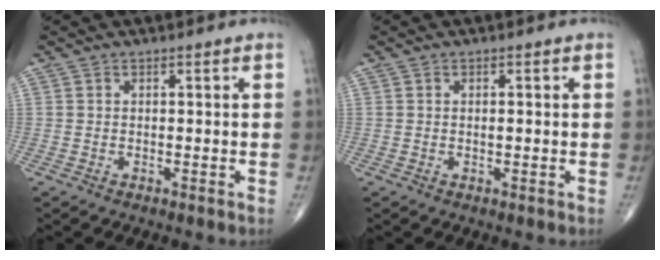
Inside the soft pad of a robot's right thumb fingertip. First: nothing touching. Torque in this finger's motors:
{"motor_torque": [-0.17, -0.17, -0.04, 0.20, 0.02]}